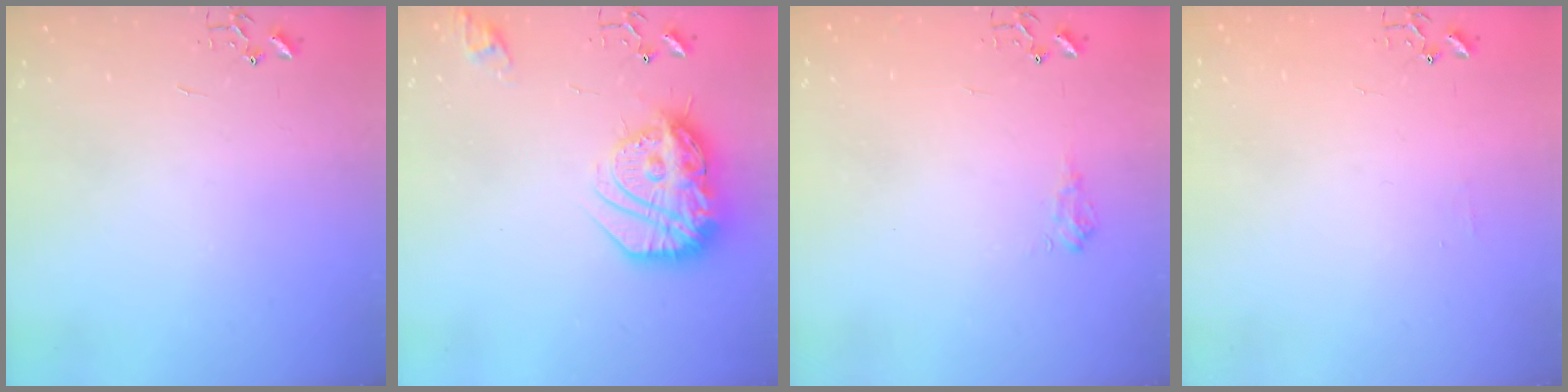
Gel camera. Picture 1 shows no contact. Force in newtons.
{"total": 20.9, "press": 20.8, "slide": 1.7}
{"total": 6.8, "press": 6.8, "slide": 0.8}
{"total": 3.9, "press": 3.8, "slide": 0.6}